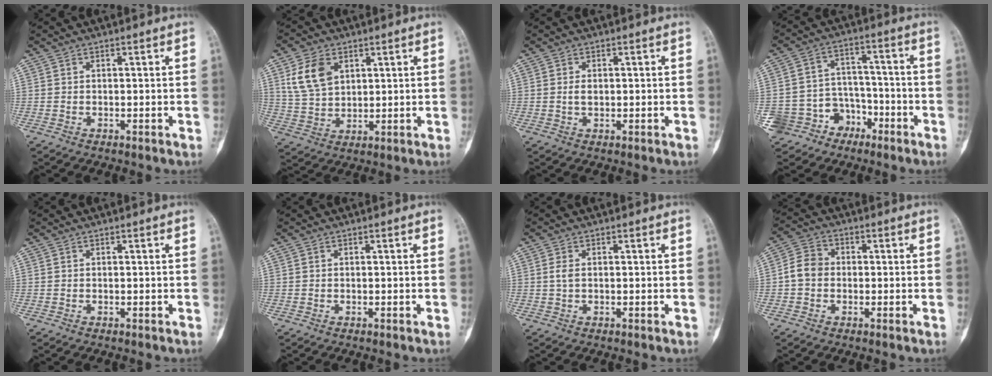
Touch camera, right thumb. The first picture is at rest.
{"total": 8.8, "force": [3.6, 5.9, 5.5], "torque": [-0.092, -0.010, 0.078]}
{"total": 1.7, "force": [0.2, 1.0, 1.3], "torque": [-0.022, -0.001, 0.004]}
{"total": 12.0, "force": [-6.9, 9.4, 2.9], "torque": [-0.024, 0.077, -0.107]}
{"total": 0.0}
{"total": 0.0}
{"total": 1.5, "force": [0.2, 0.7, 1.3], "torque": [-0.029, 0.001, 0.004]}
{"total": 5.4, "force": [-0.5, 4.5, 2.9], "torque": [-0.043, 0.016, -0.019]}